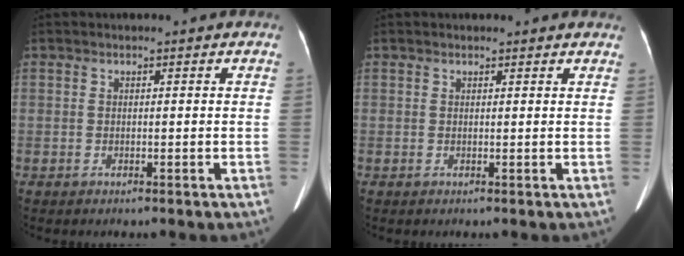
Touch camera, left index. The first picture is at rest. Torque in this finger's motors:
{"motor_torque": [1.21, -0.93, 0.01, -0.01]}